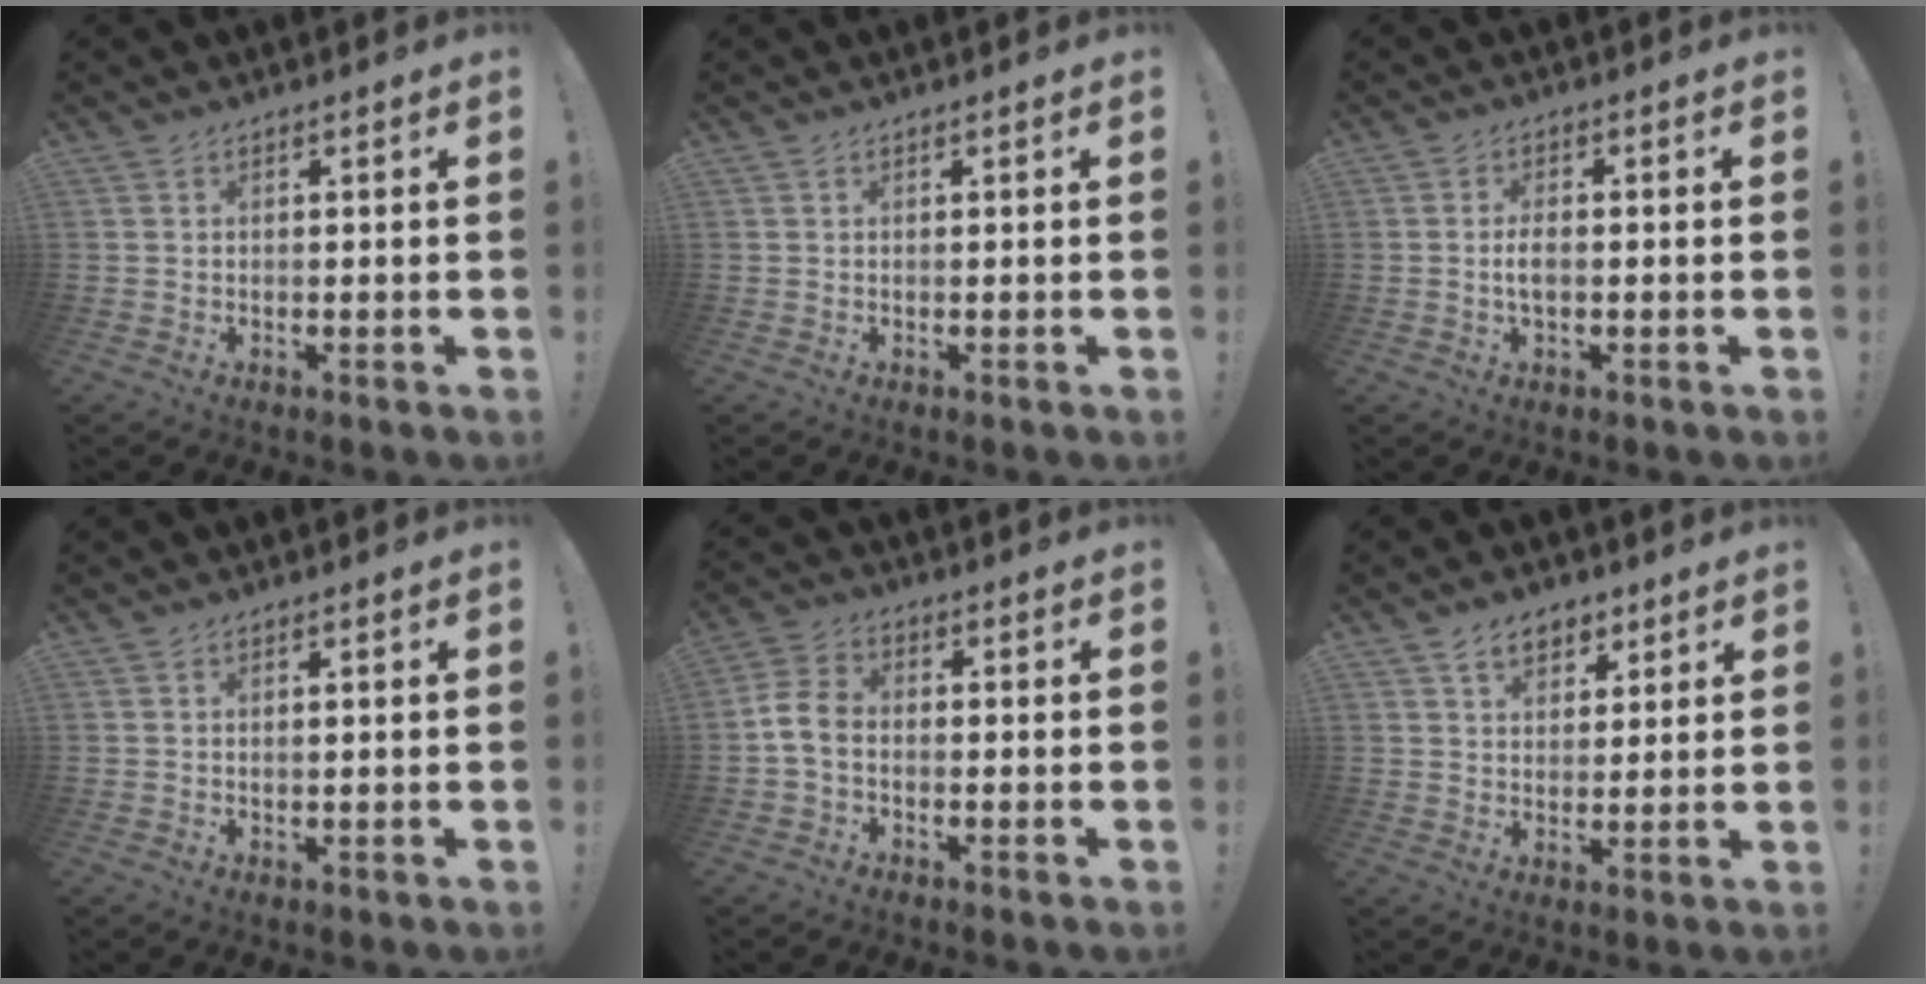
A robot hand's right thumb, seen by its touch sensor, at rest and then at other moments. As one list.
[{"total": 0.0}, {"total": 3.3, "force": [-0.5, 1.5, 2.9], "torque": [-0.061, 0.004, -0.011]}, {"total": 0.5, "force": [0.2, 0.0, 0.5], "torque": [-0.008, -0.001, 0.002]}, {"total": 6.2, "force": [-1.4, 4.3, 4.3], "torque": [-0.098, 0.010, -0.024]}, {"total": 7.2, "force": [4.3, 4.9, 3.2], "torque": [-0.048, -0.013, 0.079]}]